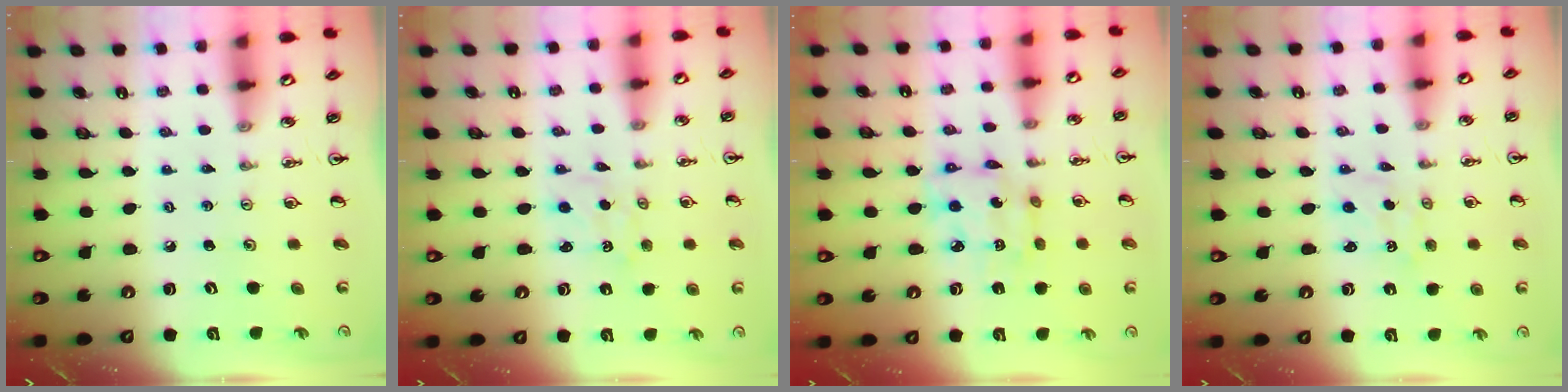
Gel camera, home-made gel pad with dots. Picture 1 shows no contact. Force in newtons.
{"total": 1.2, "press": 1.2, "slide": 0.2}
{"total": 9.1, "press": 9.1, "slide": 0.8}
{"total": 0.9, "press": 0.7, "slide": 0.5}